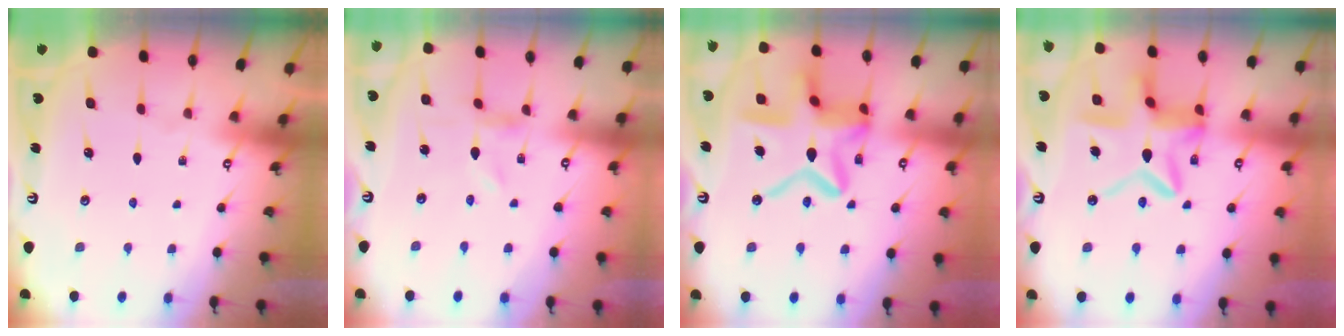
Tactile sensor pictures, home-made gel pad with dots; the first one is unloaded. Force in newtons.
{"total": 0.0}
{"total": 18.8, "press": 18.7, "slide": 1.7}
{"total": 14.3, "press": 14.2, "slide": 1.4}